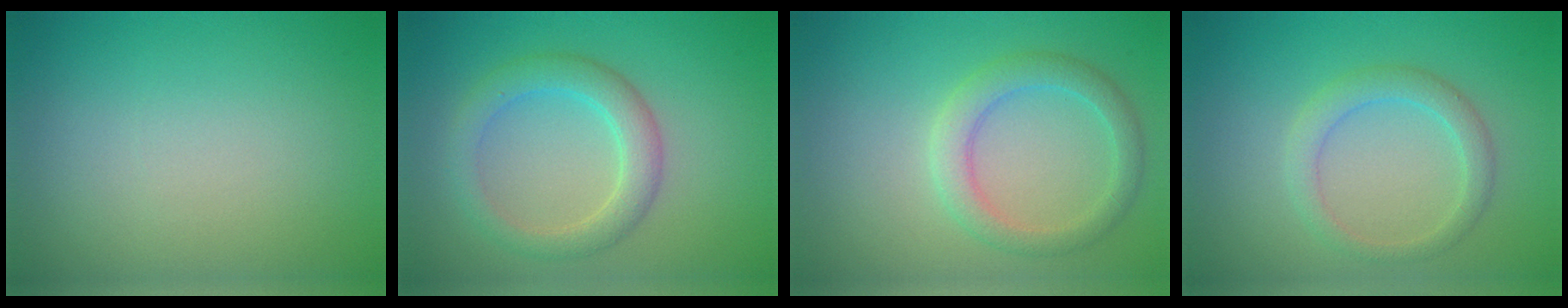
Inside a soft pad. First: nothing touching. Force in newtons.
{"total": 3.5, "press": 3.5, "slide": 0.3}
{"total": 3.0, "press": 3.0, "slide": 0.2}
{"total": 2.4, "press": 2.4, "slide": 0.2}